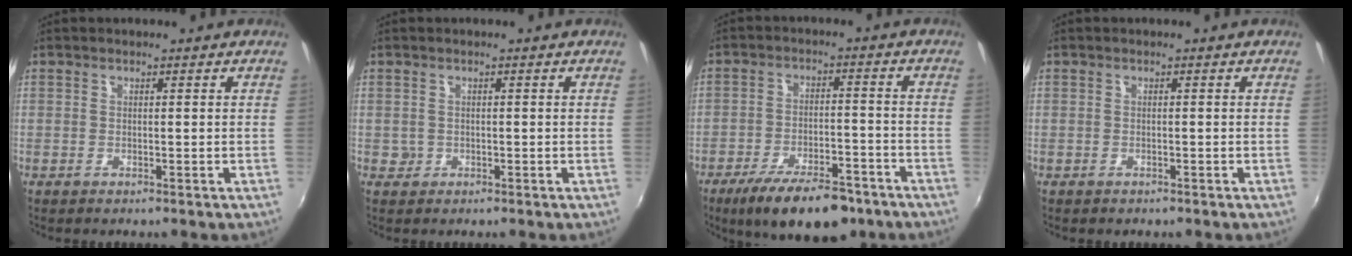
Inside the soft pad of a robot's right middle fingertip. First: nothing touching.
{"total": 1.4, "force": [-0.2, 1.3, 0.1], "torque": [-0.001, -0.003, -0.002]}
{"total": 14.9, "force": [-10.9, 5.1, 8.8], "torque": [-0.166, -0.020, -0.162]}
{"total": 0.9, "force": [-0.6, 0.7, 0.0], "torque": [-0.002, -0.002, -0.010]}